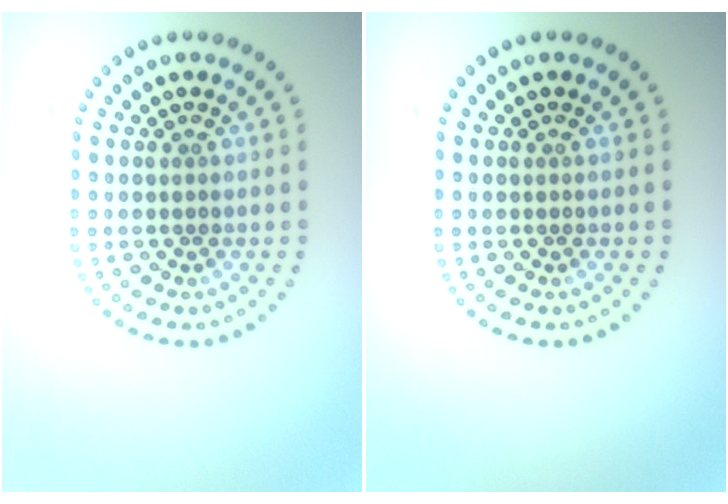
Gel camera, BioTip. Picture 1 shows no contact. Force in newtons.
{"total": 0.0}